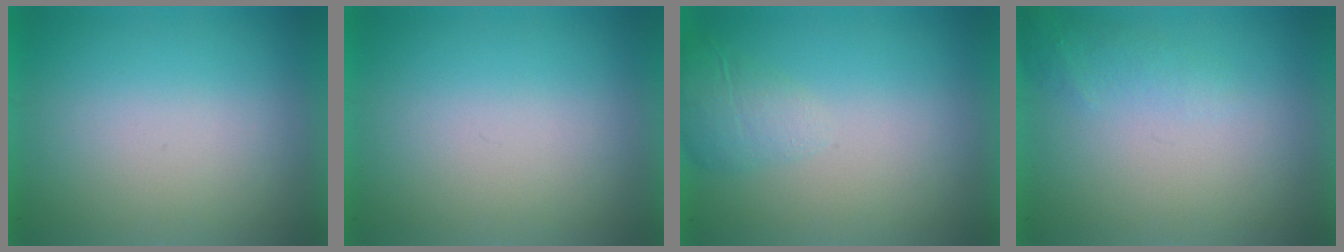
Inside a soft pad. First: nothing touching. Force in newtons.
{"total": 0.0}
{"total": 2.1}
{"total": 1.3}